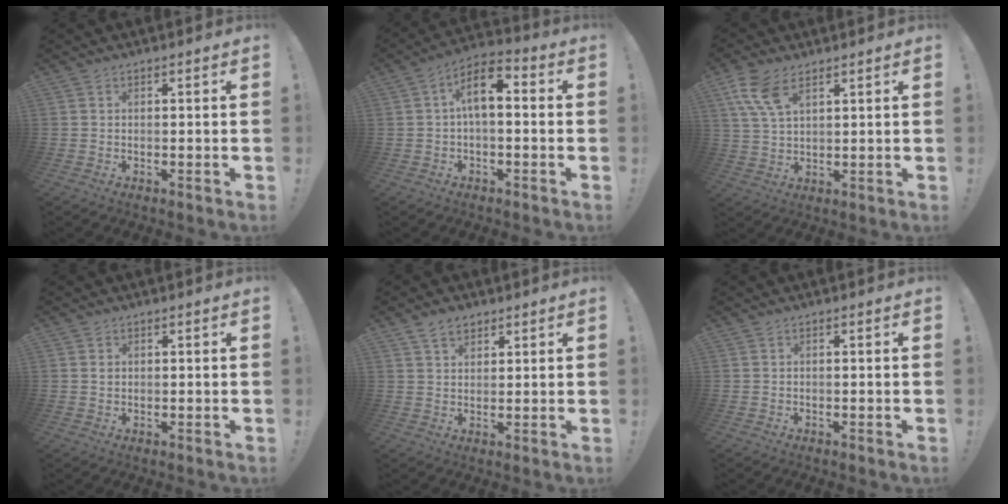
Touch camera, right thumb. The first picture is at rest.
{"total": 9.2, "force": [1.0, 4.4, 8.0], "torque": [-0.140, 0.007, 0.019]}
{"total": 9.2, "force": [5.0, 4.6, 6.2], "torque": [-0.130, -0.010, 0.098]}
{"total": 0.8, "force": [0.3, 0.7, 0.1], "torque": [0.006, -0.001, 0.004]}
{"total": 5.0, "force": [3.3, 3.1, 2.1], "torque": [-0.033, -0.011, 0.061]}
{"total": 0.0}